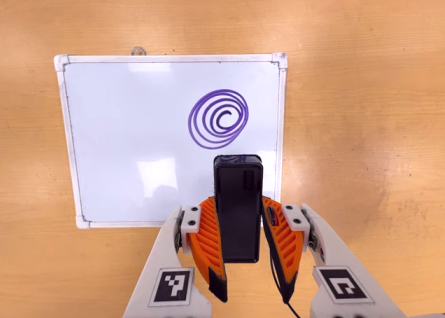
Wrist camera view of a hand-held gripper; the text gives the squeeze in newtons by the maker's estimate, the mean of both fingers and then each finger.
{"total": 4.8, "left": 3.8, "right": 5.8}